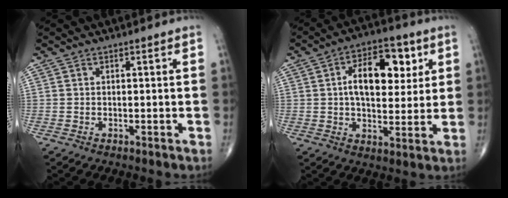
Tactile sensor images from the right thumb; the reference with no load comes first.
{"total": 13.7, "force": [3.6, 7.6, 10.8], "torque": [-0.133, 0.000, 0.052]}